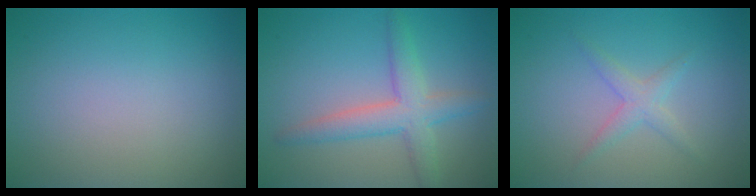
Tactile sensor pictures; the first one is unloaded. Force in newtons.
{"total": 4.1, "press": 4.1, "slide": 0.2}
{"total": 1.7, "press": 1.7, "slide": 0.1}